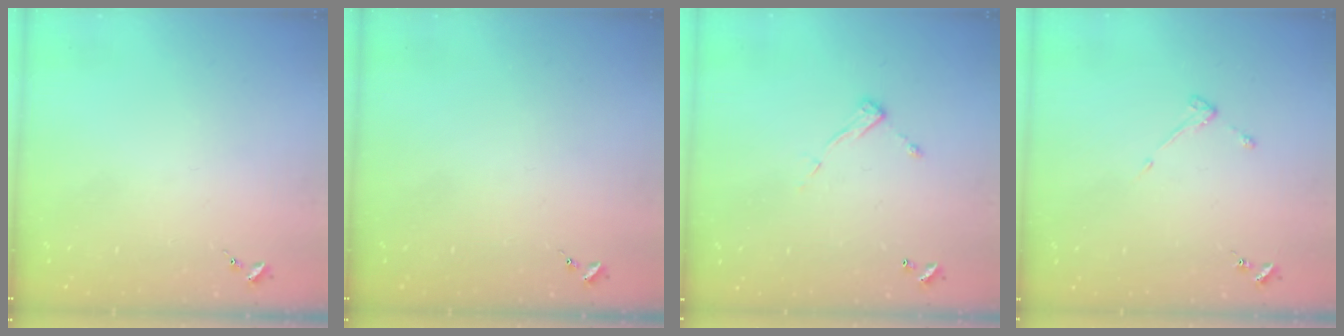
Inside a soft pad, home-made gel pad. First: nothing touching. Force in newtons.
{"total": 0.0}
{"total": 7.3, "press": 7.3, "slide": 0.4}
{"total": 3.0, "press": 3.0, "slide": 0.4}